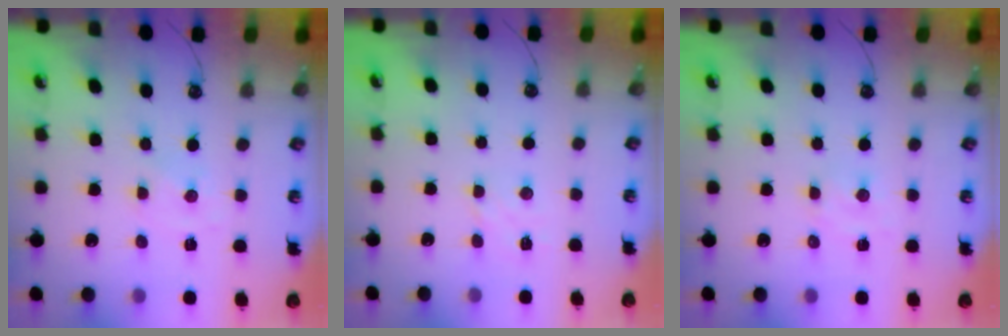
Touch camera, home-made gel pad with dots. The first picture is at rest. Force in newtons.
{"total": 2.7, "press": 2.7, "slide": 0.4}
{"total": 2.3, "press": 2.3, "slide": 0.3}